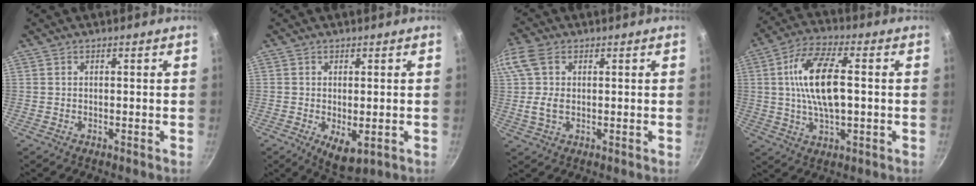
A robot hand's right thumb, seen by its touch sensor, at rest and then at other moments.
{"total": 5.6, "force": [-1.3, 2.6, 4.9], "torque": [-0.069, -0.014, -0.008]}
{"total": 8.0, "force": [1.5, 5.0, 6.0], "torque": [-0.119, 0.008, 0.022]}
{"total": 14.1, "force": [1.0, 6.1, 12.6], "torque": [-0.235, 0.017, 0.012]}